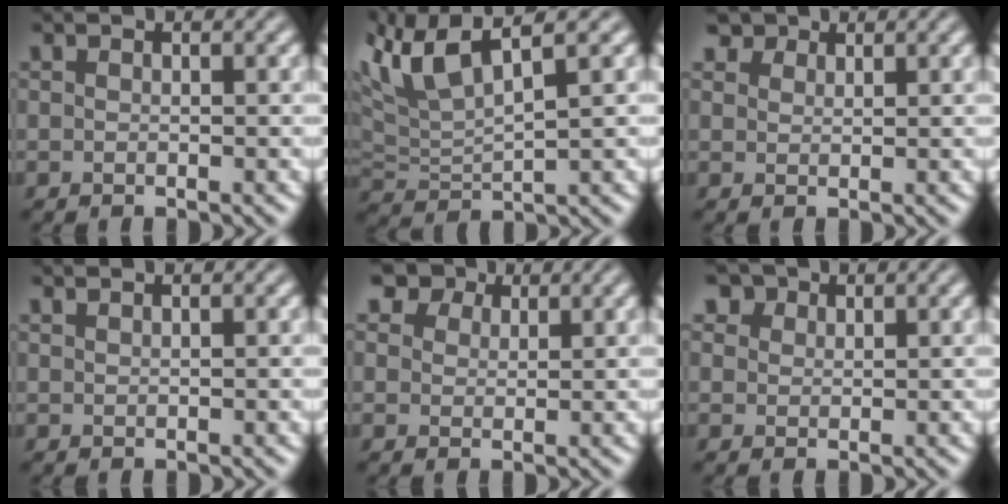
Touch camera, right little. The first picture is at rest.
{"total": 6.2, "force": [4.3, 1.5, 4.2], "torque": [-0.098, 0.020, 0.081]}
{"total": 2.7, "force": [2.2, 1.5, 0.7], "torque": [-0.021, -0.009, 0.047]}
{"total": 0.9, "force": [0.8, 0.2, 0.3], "torque": [-0.002, 0.000, 0.009]}
{"total": 5.0, "force": [3.7, 2.8, 1.8], "torque": [-0.052, -0.003, 0.062]}
{"total": 3.3, "force": [2.4, 2.1, 1.1], "torque": [-0.033, -0.002, 0.043]}